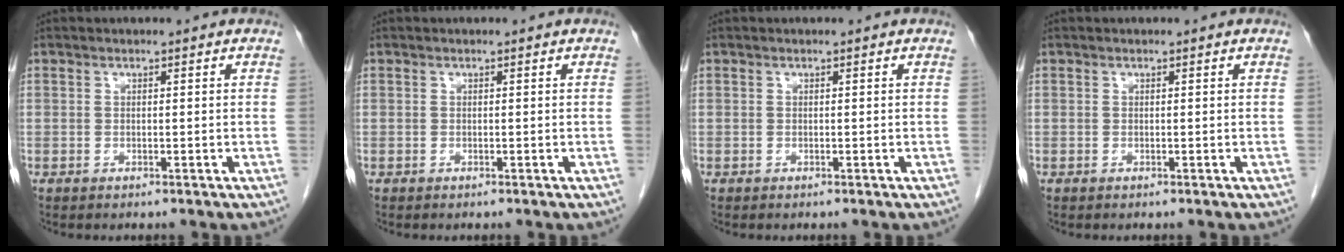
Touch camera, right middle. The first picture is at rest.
{"total": 0.0}
{"total": 0.0}
{"total": 0.0}